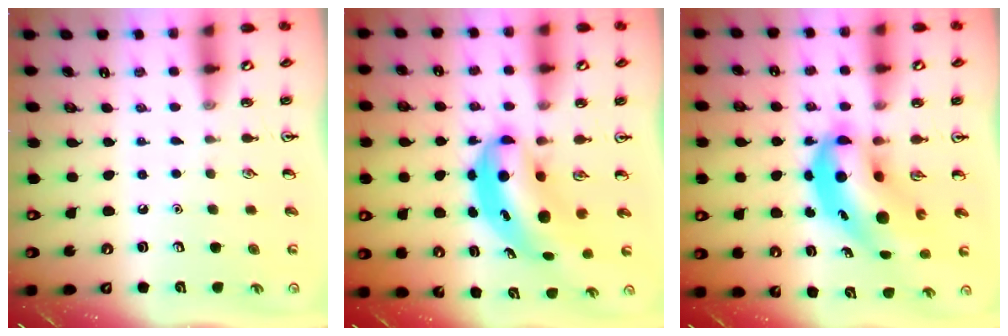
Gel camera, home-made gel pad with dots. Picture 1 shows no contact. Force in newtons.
{"total": 7.7, "press": 7.5, "slide": 2.0}
{"total": 10.4, "press": 10.0, "slide": 2.8}